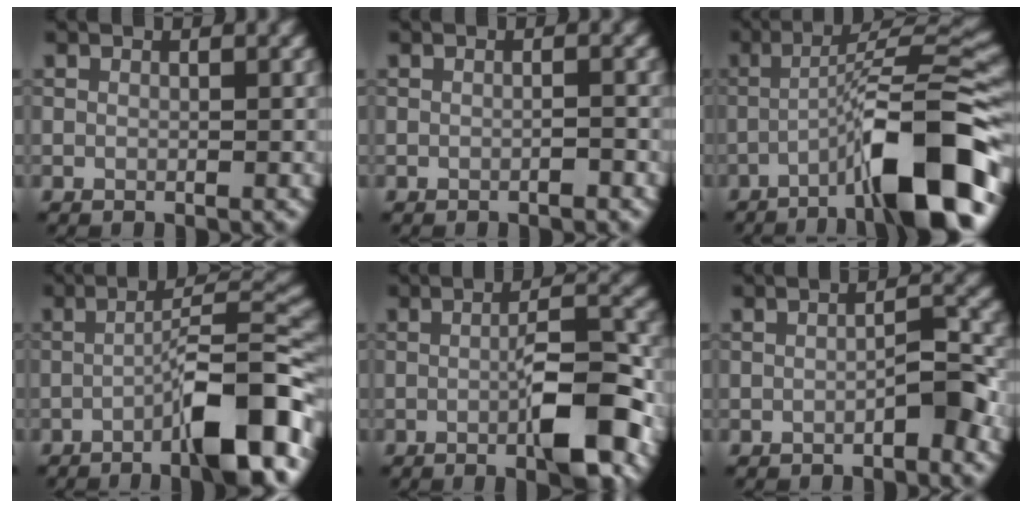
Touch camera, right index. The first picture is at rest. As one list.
[{"total": 0.9, "force": [-0.6, 0.1, 0.6], "torque": [-0.010, 0.004, -0.010]}, {"total": 11.7, "force": [-5.7, 2.0, 10.0], "torque": [-0.140, 0.025, -0.094]}, {"total": 9.5, "force": [-4.7, 1.7, 8.1], "torque": [-0.115, 0.021, -0.080]}, {"total": 7.2, "force": [-2.1, 1.7, 6.7], "torque": [-0.099, 0.007, -0.033]}, {"total": 2.4, "force": [-1.2, 0.6, 2.0], "torque": [-0.028, 0.011, -0.019]}]